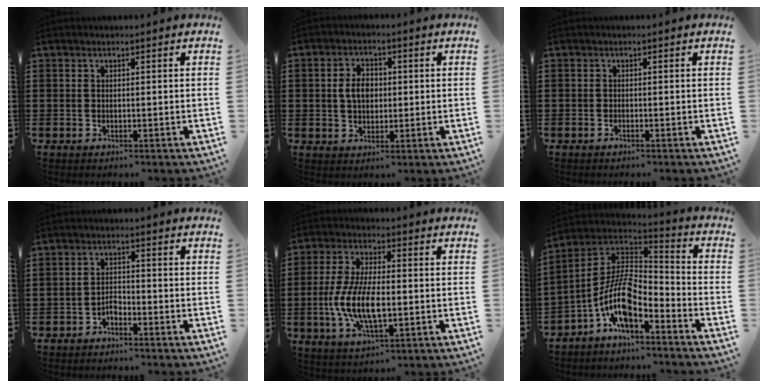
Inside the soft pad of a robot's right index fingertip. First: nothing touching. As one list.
[{"total": 4.5, "force": [0.2, 3.1, 3.2], "torque": [-0.061, 0.011, -0.001]}, {"total": 0.5, "force": [-0.5, 0.0, 0.1], "torque": [-0.004, -0.002, -0.010]}, {"total": 2.0, "force": [-1.6, 0.8, 0.8], "torque": [-0.021, 0.004, -0.034]}, {"total": 10.4, "force": [-1.9, 4.3, 9.3], "torque": [-0.204, -0.011, -0.038]}, {"total": 10.8, "force": [-5.5, 4.1, 8.4], "torque": [-0.198, -0.012, -0.117]}]